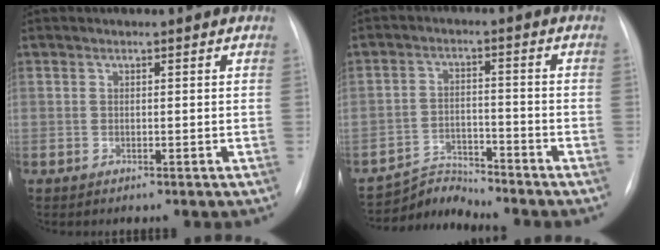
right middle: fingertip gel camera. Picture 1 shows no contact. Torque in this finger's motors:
{"motor_torque": [-0.30, -0.13, -0.03, -0.01]}